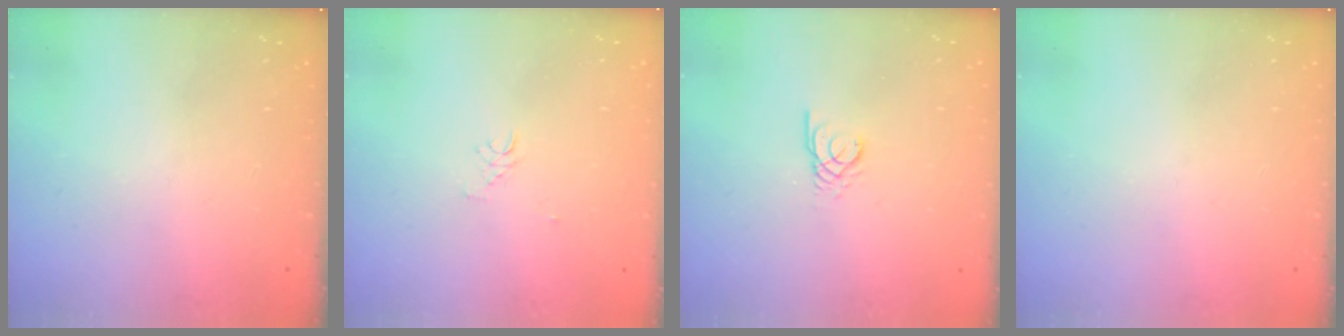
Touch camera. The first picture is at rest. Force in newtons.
{"total": 2.6, "press": 2.6, "slide": 0.1}
{"total": 2.4, "press": 2.4, "slide": 0.4}
{"total": 0.0}